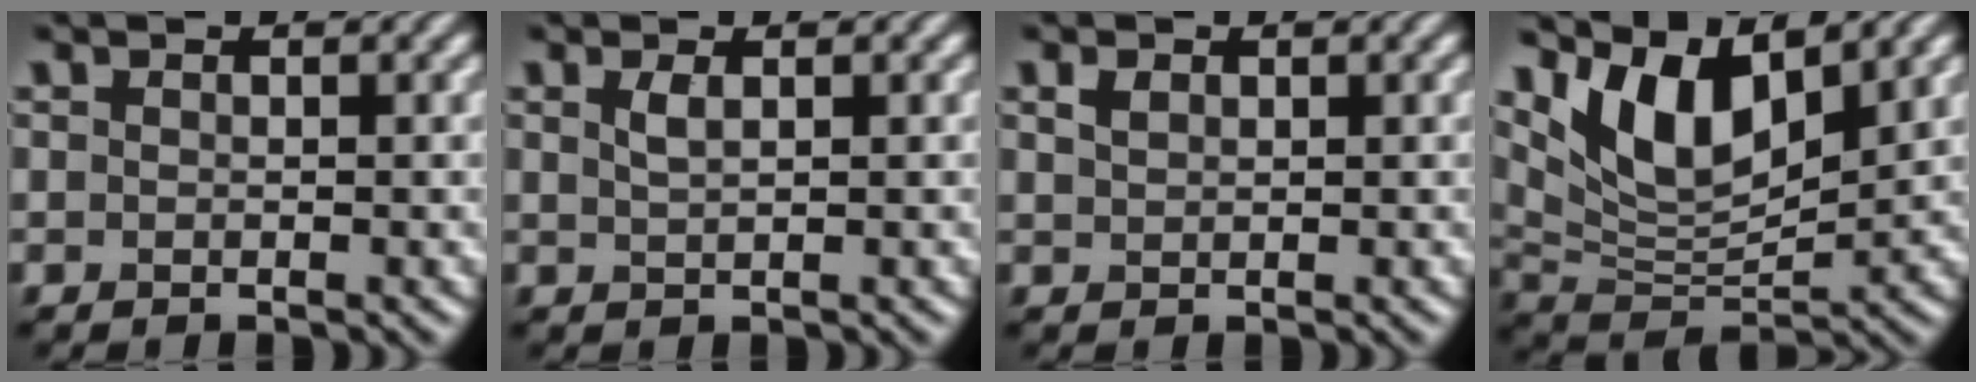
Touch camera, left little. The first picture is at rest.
{"total": 1.2, "force": [0.6, 0.3, 0.9], "torque": [-0.022, 0.002, 0.012]}
{"total": 1.1, "force": [0.6, 0.6, 0.6], "torque": [-0.014, 0.002, 0.014]}
{"total": 7.5, "force": [4.4, 3.0, 5.3], "torque": [-0.103, -0.008, 0.085]}